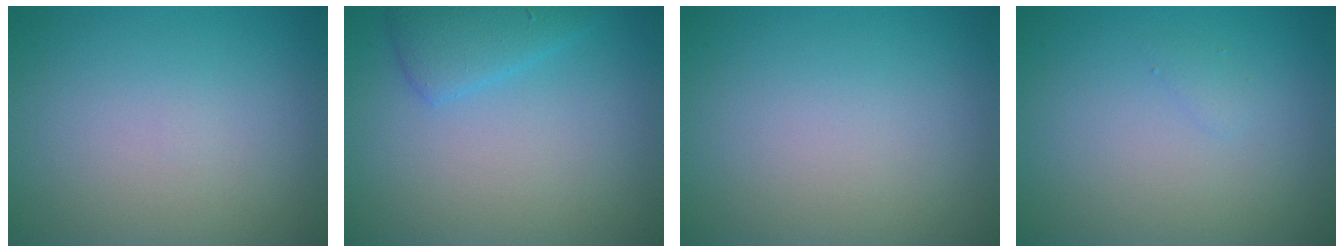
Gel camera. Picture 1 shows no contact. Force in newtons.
{"total": 2.5, "press": 2.5, "slide": 0.2}
{"total": 0.0}
{"total": 0.5, "press": 0.5, "slide": 0.1}